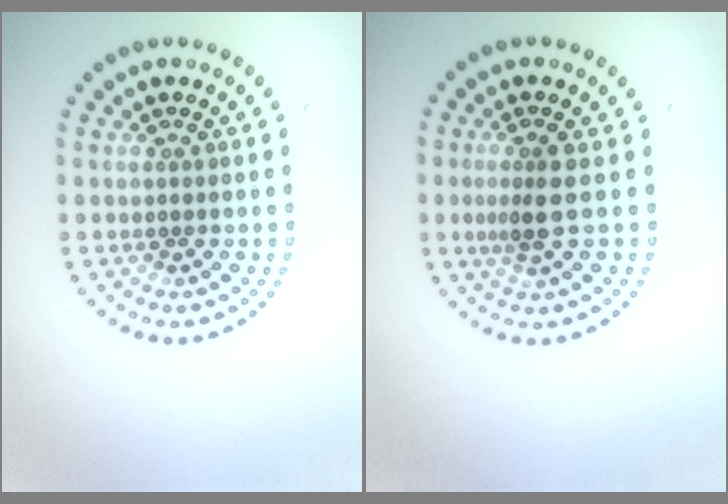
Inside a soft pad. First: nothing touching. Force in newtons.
{"total": 2.4, "press": 1.8, "slide": 1.6}